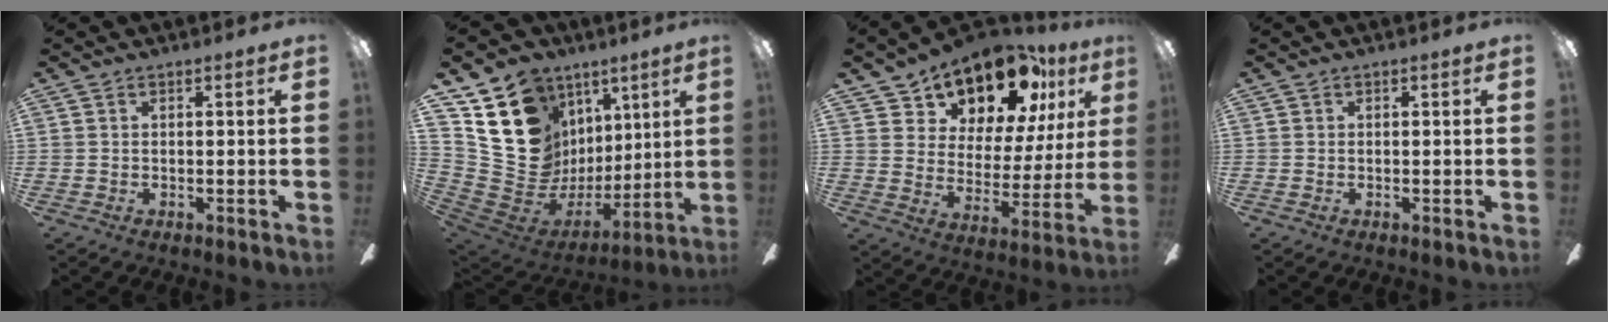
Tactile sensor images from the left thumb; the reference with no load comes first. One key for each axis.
{"total": 20.5, "fx": 8.5, "fy": 16.6, "fz": 8.7, "tx": -0.180, "ty": -0.062, "tz": 0.192}
{"total": 17.0, "fx": 13.8, "fy": 7.6, "fz": 6.5, "tx": -0.125, "ty": -0.097, "tz": 0.241}
{"total": 0.0}